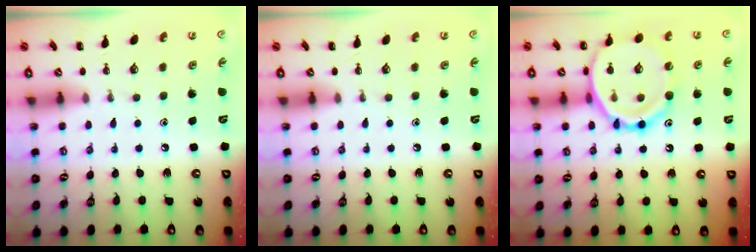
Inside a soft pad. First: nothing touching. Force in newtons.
{"total": 0.0}
{"total": 19.4, "press": 19.2, "slide": 2.5}